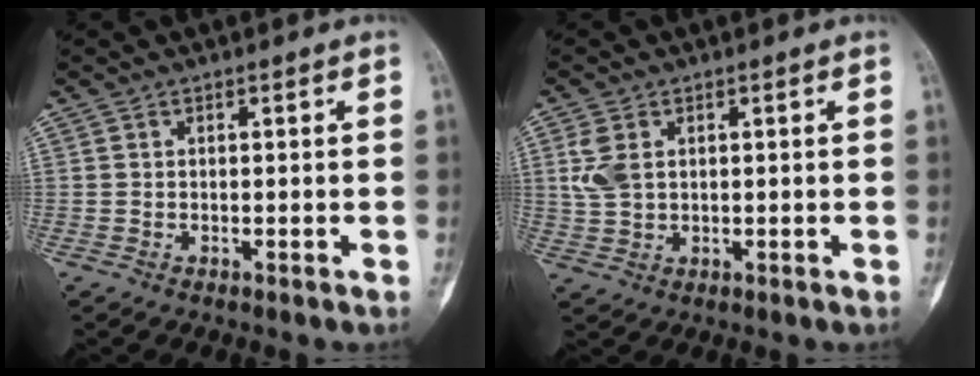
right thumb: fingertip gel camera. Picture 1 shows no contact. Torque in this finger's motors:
{"motor_torque": [0.11, 0.22, 0.35, 0.49, 0.04]}